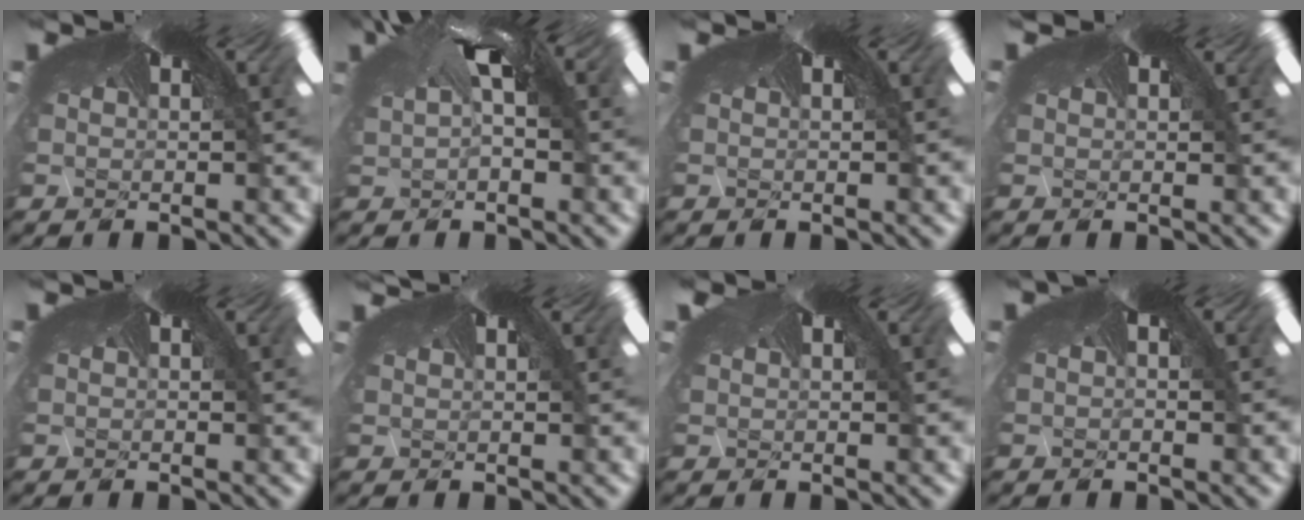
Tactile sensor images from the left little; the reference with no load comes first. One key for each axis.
{"total": 1.7, "fx": -1.0, "fy": 0.8, "fz": 1.2, "tx": -0.050, "ty": -0.016, "tz": 0.005}
{"total": 0.0}
{"total": 1.1, "fx": 0.4, "fy": 0.8, "fz": 0.5, "tx": -0.020, "ty": 0.005, "tz": 0.005}
{"total": 0.0}
{"total": 0.7, "fx": 0.1, "fy": 0.6, "fz": -0.3, "tx": -0.010, "ty": -0.001, "tz": 0.004}
{"total": 0.8, "fx": 0.4, "fy": 0.7, "fz": 0.1, "tx": -0.012, "ty": -0.001, "tz": 0.009}
{"total": 1.3, "fx": 0.0, "fy": 0.5, "fz": 1.1, "tx": -0.021, "ty": 0.009, "tz": -0.003}